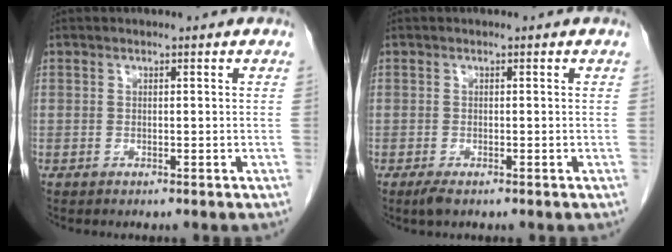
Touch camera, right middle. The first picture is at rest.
{"total": 1.6, "force": [-1.0, 0.3, 1.1], "torque": [-0.028, -0.006, -0.018]}